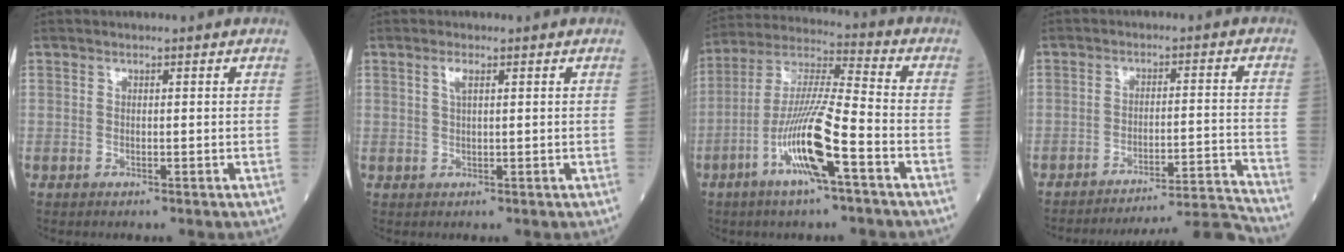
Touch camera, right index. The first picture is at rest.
{"total": 1.6, "force": [0.8, 0.3, 1.4], "torque": [-0.032, 0.003, 0.015]}
{"total": 13.7, "force": [-5.5, 0.6, 12.5], "torque": [-0.252, -0.004, -0.107]}
{"total": 14.3, "force": [-13.8, -3.4, 1.1], "torque": [0.007, 0.004, -0.197]}